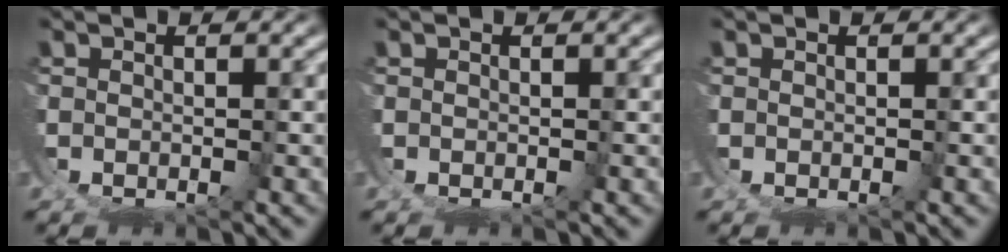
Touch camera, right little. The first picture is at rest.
{"total": 0.0}
{"total": 0.0}